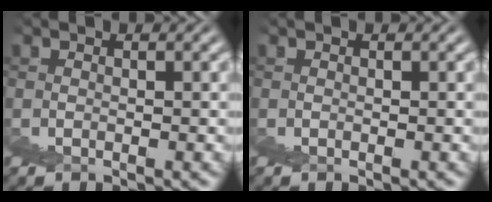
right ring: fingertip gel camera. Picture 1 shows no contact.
{"total": 0.0}